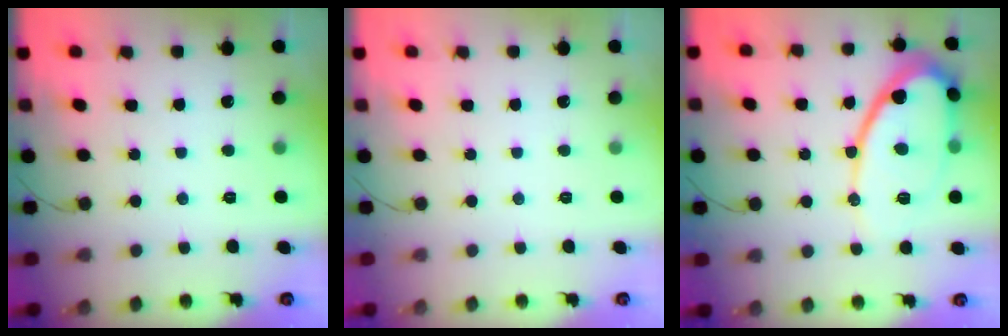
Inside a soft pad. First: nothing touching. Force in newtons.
{"total": 0.0}
{"total": 14.8, "press": 14.7, "slide": 1.5}